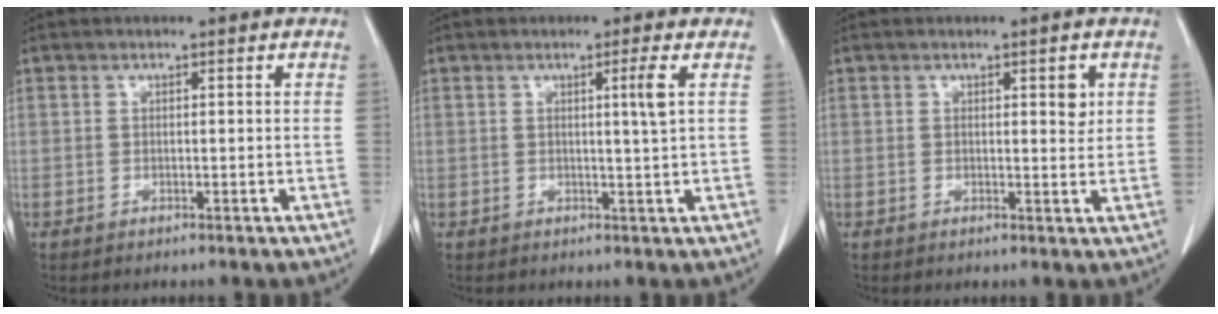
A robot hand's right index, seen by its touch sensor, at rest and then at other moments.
{"total": 2.5, "force": [0.7, -0.9, 2.3], "torque": [-0.040, -0.007, 0.013]}
{"total": 2.2, "force": [0.8, 0.7, 1.9], "torque": [-0.026, -0.003, 0.012]}